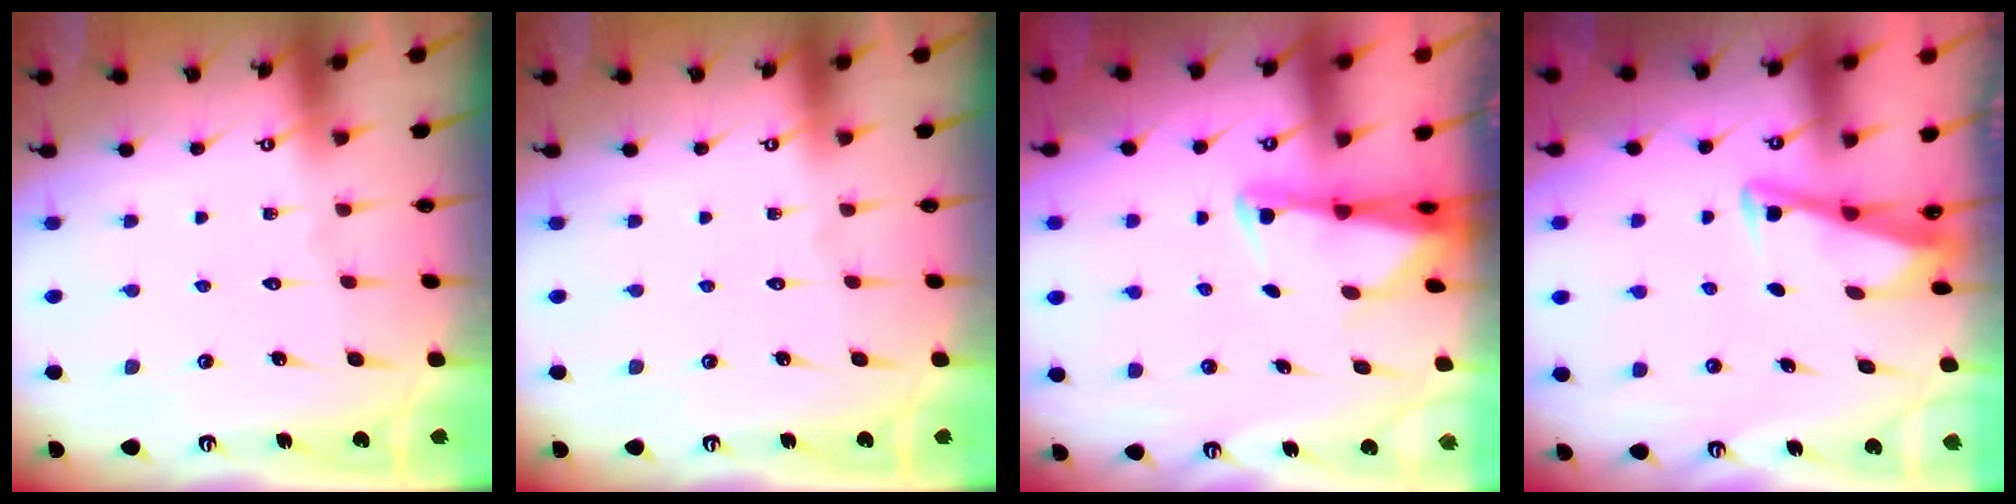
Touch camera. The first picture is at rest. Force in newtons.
{"total": 0.0}
{"total": 2.5, "press": 2.5, "slide": 0.5}
{"total": 3.3, "press": 3.3, "slide": 0.4}